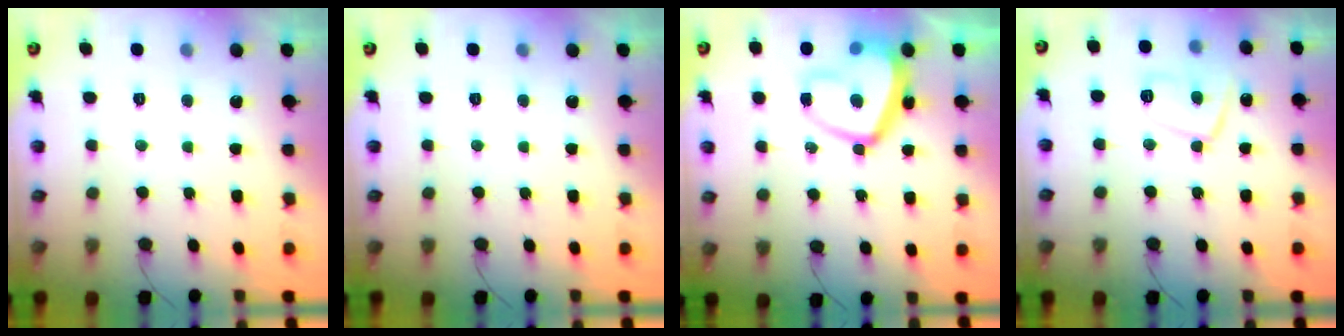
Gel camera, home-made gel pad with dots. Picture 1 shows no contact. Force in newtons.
{"total": 0.0}
{"total": 13.9, "press": 13.8, "slide": 1.1}
{"total": 10.6, "press": 10.5, "slide": 0.7}